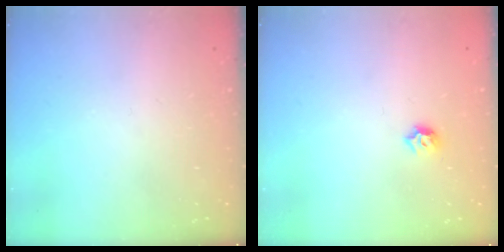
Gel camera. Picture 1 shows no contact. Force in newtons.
{"total": 4.0, "press": 3.9, "slide": 0.8}